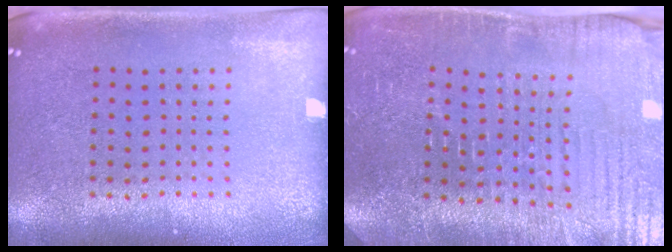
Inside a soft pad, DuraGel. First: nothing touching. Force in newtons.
{"total": 4.2, "press": 4.2, "slide": 0.4}